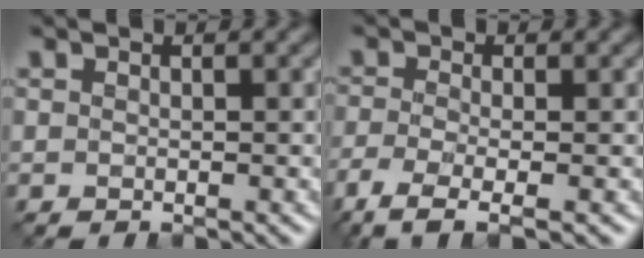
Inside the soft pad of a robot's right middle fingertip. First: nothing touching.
{"total": 4.4, "force": [-2.7, 1.2, 3.3], "torque": [-0.067, -0.015, -0.060]}